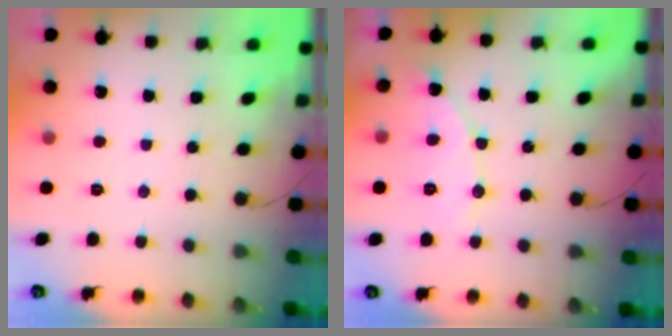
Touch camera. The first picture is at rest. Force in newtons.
{"total": 7.8, "press": 7.8, "slide": 0.5}